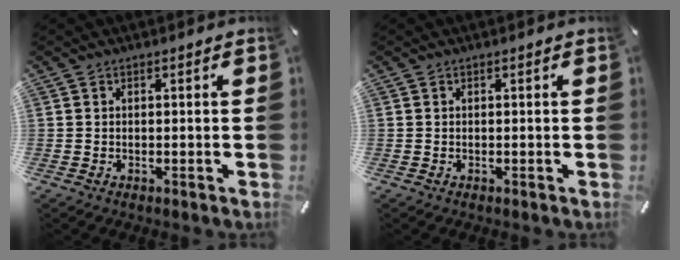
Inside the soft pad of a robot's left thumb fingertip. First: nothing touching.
{"total": 0.0}